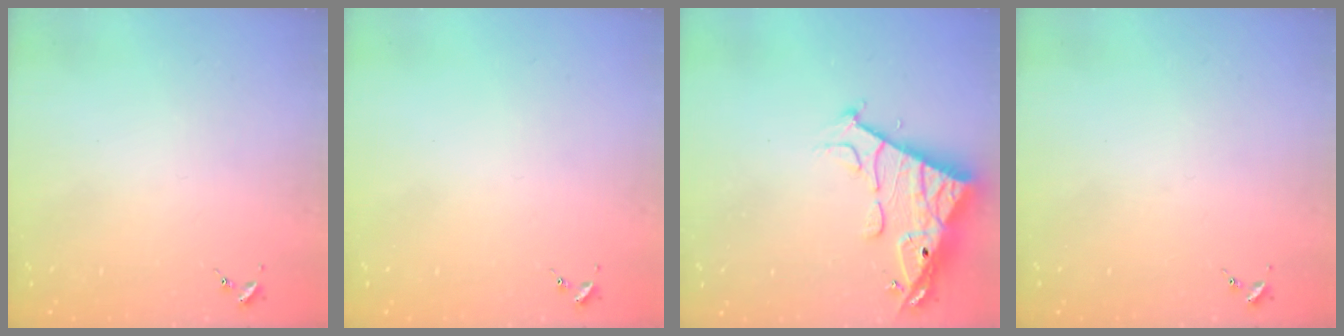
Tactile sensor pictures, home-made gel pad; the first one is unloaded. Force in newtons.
{"total": 0.0}
{"total": 15.6, "press": 15.5, "slide": 1.5}
{"total": 0.0}